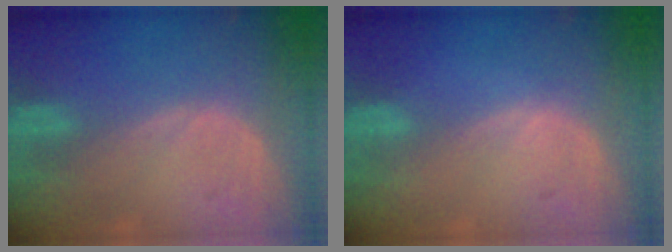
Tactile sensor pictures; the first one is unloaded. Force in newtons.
{"total": 0.0}